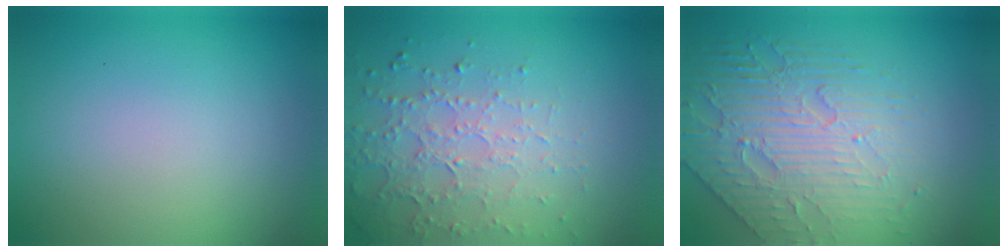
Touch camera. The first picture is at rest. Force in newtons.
{"total": 4.7, "press": 3.4, "slide": 3.3}
{"total": 5.5, "press": 4.7, "slide": 2.9}